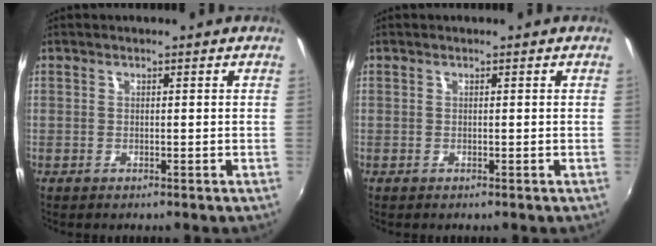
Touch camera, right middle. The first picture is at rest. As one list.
[{"total": 0.0}]